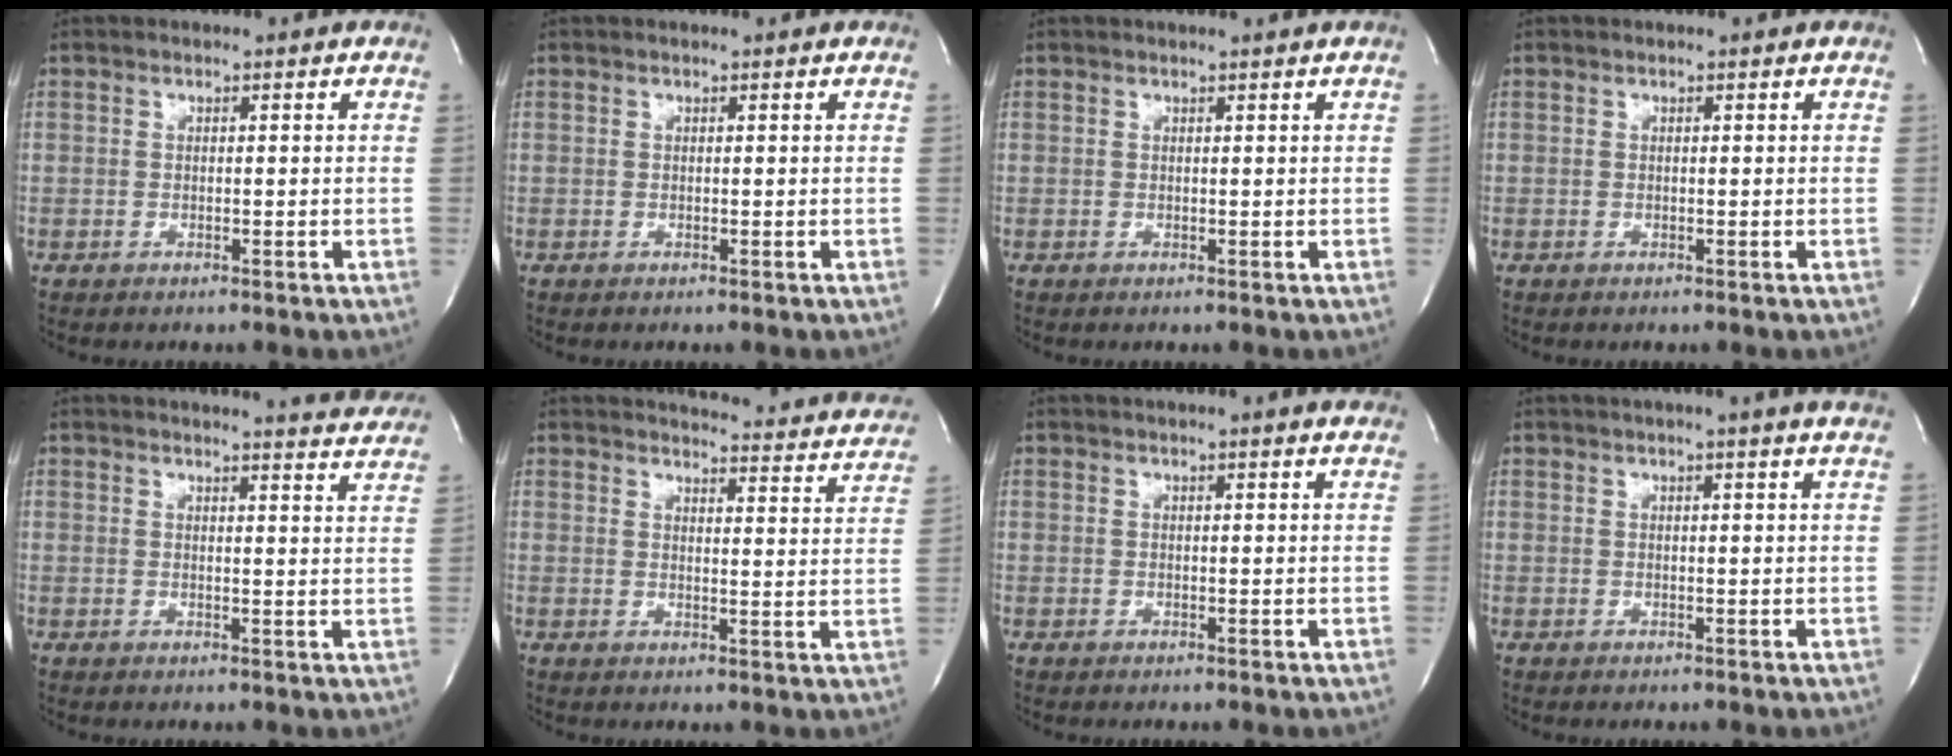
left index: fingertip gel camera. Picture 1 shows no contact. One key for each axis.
{"total": 0.0}
{"total": 1.0, "fx": 0.8, "fy": -0.5, "fz": 0.3, "tx": -0.012, "ty": -0.006, "tz": 0.018}
{"total": 0.0}
{"total": 14.5, "fx": 14.2, "fy": 0.3, "fz": 3.3, "tx": -0.040, "ty": -0.062, "tz": 0.147}
{"total": 20.2, "fx": 19.5, "fy": 2.1, "fz": 5.0, "tx": -0.058, "ty": -0.081, "tz": 0.207}
{"total": 8.5, "fx": 7.7, "fy": 0.0, "fz": 3.7, "tx": -0.059, "ty": 0.017, "tz": 0.081}
{"total": 9.1, "fx": 7.7, "fy": -1.0, "fz": 4.6, "tx": -0.068, "ty": 0.009, "tz": 0.078}